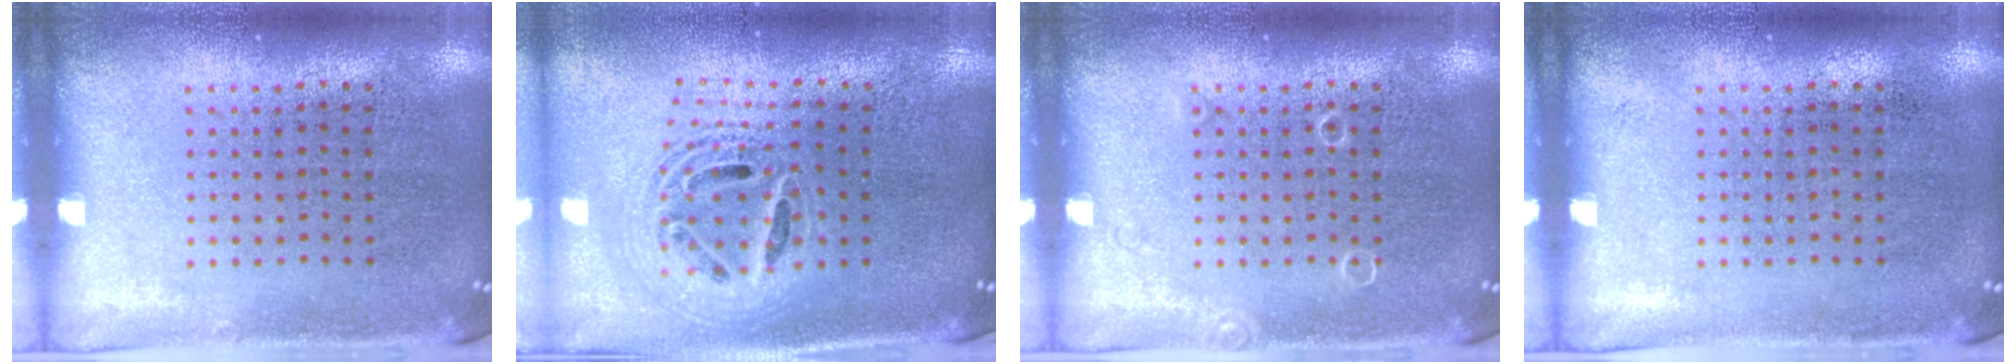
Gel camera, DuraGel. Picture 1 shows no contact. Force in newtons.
{"total": 2.2, "press": 1.7, "slide": 1.4}
{"total": 0.6, "press": 0.6, "slide": 0.1}
{"total": 0.0}